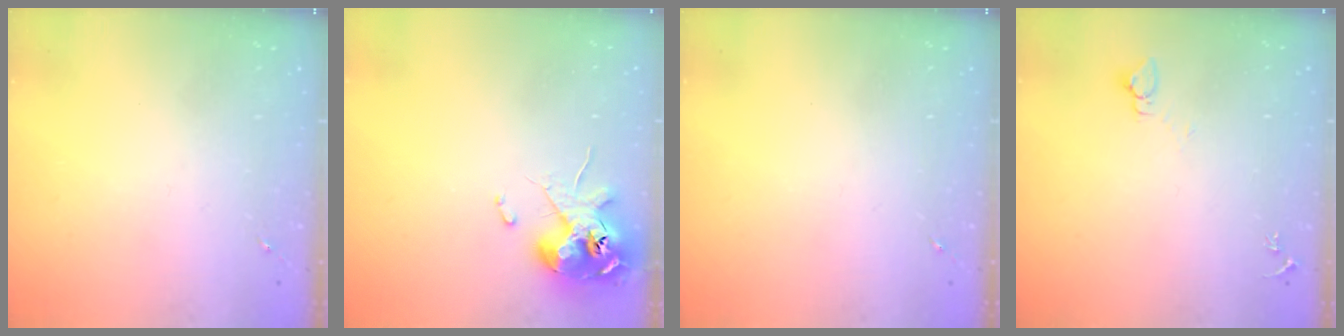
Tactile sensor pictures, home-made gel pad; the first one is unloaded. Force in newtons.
{"total": 11.6, "press": 11.4, "slide": 2.1}
{"total": 0.0}
{"total": 2.7, "press": 2.7, "slide": 0.1}